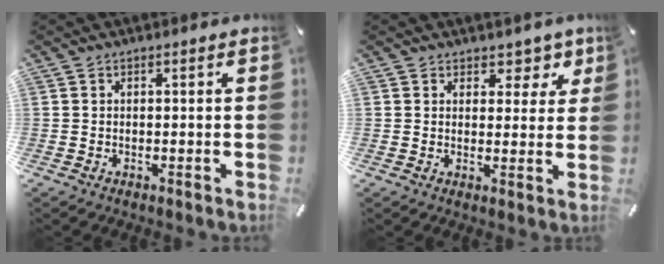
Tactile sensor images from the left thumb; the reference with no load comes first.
{"total": 5.6, "force": [3.8, 3.7, 1.7], "torque": [0.007, -0.033, 0.060]}